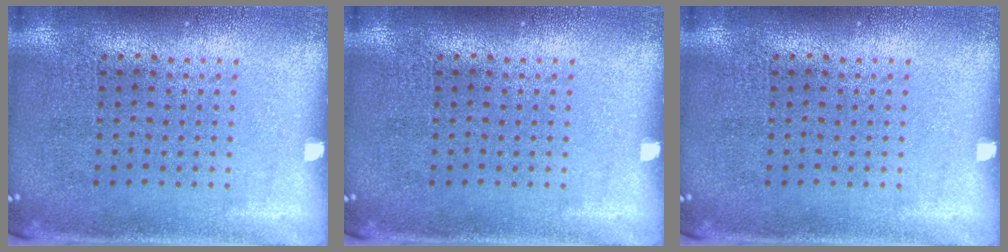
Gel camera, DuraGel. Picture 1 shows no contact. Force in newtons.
{"total": 0.0}
{"total": 0.0}